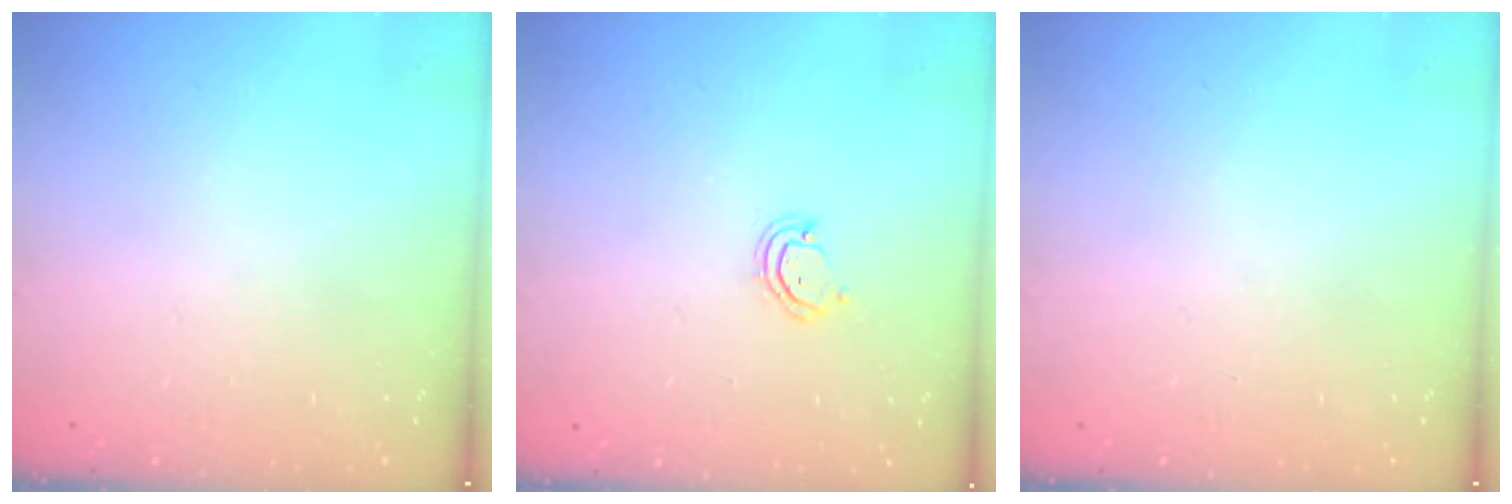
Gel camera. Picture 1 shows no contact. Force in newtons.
{"total": 4.0, "press": 4.0, "slide": 0.3}
{"total": 0.0}